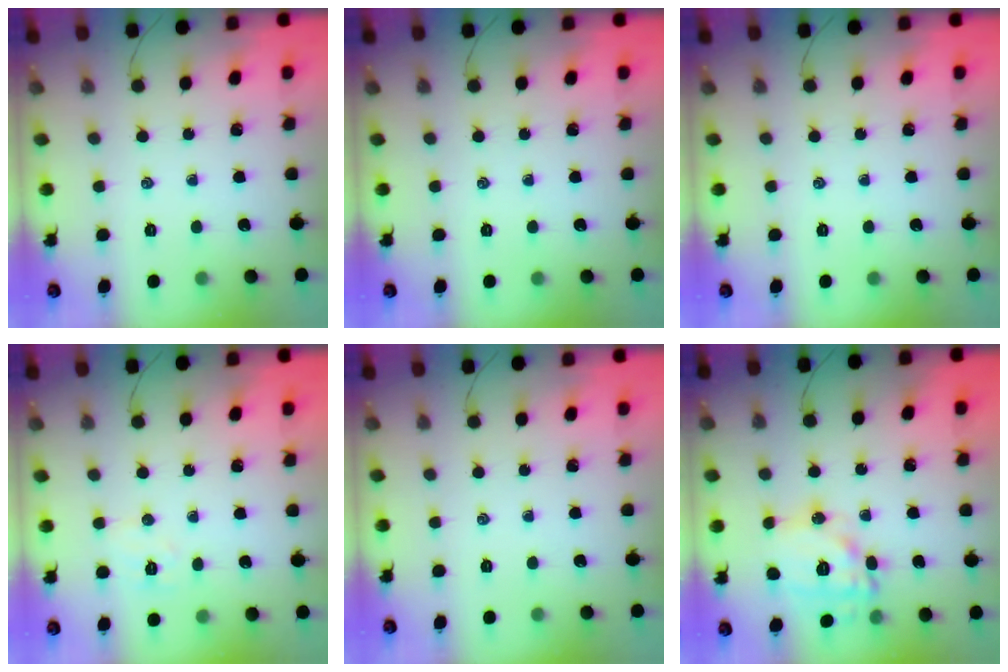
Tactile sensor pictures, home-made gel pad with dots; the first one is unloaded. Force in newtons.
{"total": 0.0}
{"total": 0.0}
{"total": 5.1, "press": 5.0, "slide": 1.0}
{"total": 0.0}
{"total": 14.4, "press": 14.4, "slide": 0.5}